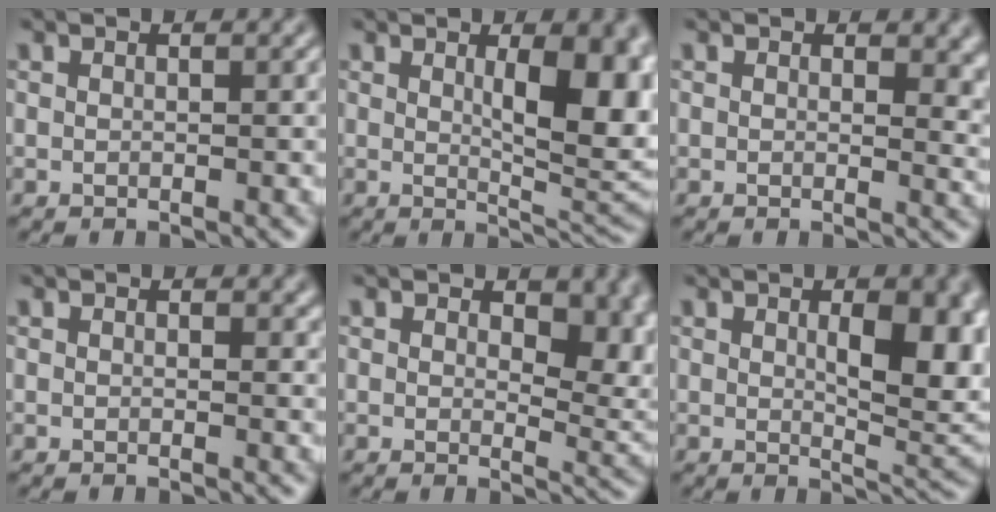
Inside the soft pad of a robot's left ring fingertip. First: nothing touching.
{"total": 7.9, "force": [1.4, 2.7, 7.3], "torque": [-0.099, -0.007, 0.031]}
{"total": 3.1, "force": [0.9, 1.8, 2.3], "torque": [-0.019, -0.007, 0.009]}
{"total": 0.7, "force": [0.2, 0.4, 0.5], "torque": [-0.004, -0.003, 0.002]}
{"total": 6.4, "force": [1.8, 3.6, 5.0], "torque": [-0.062, -0.010, 0.029]}
{"total": 7.2, "force": [1.1, 2.8, 6.6], "torque": [-0.086, -0.005, 0.025]}